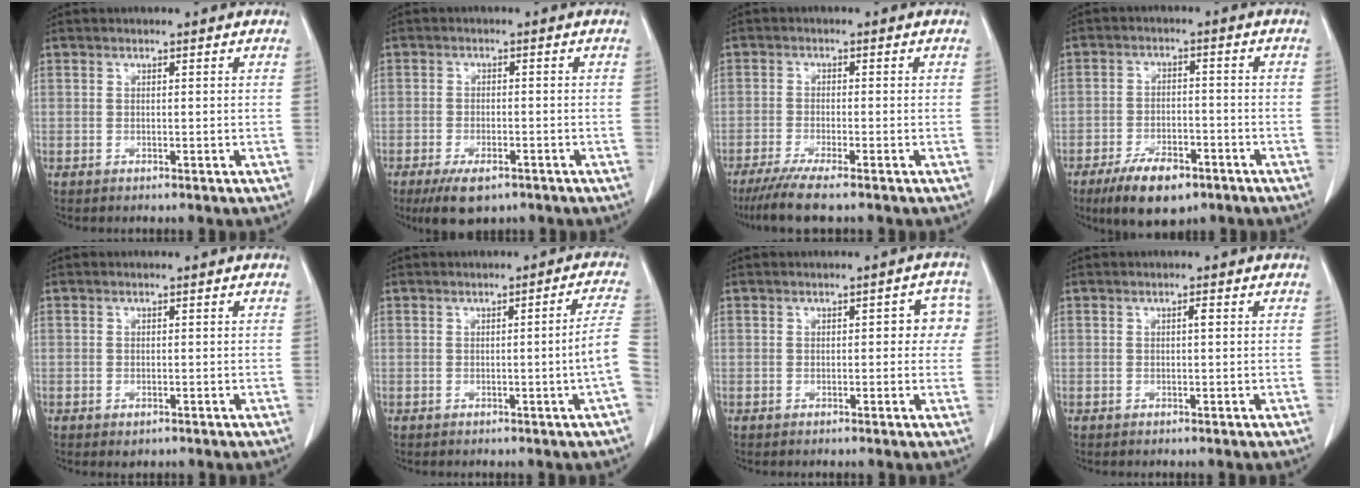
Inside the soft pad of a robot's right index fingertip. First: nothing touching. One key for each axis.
{"total": 6.1, "fx": -4.1, "fy": 2.3, "fz": 3.8, "tx": -0.068, "ty": -0.009, "tz": -0.064}
{"total": 6.2, "fx": -4.9, "fy": -0.2, "fz": 3.9, "tx": -0.066, "ty": -0.017, "tz": -0.083}
{"total": 8.7, "fx": -5.8, "fy": 3.6, "fz": 5.4, "tx": -0.098, "ty": -0.007, "tz": -0.094}
{"total": 0.9, "fx": -0.4, "fy": 0.5, "fz": 0.6, "tx": -0.009, "ty": -0.001, "tz": 0.000}
{"total": 5.4, "fx": -1.3, "fy": -1.3, "fz": 5.0, "tx": -0.055, "ty": 0.000, "tz": -0.022}
{"total": 4.0, "fx": 0.4, "fy": 1.9, "fz": 3.5, "tx": -0.028, "ty": 0.024, "tz": 0.001}
{"total": 0.7, "fx": 0.1, "fy": 0.1, "fz": 0.7, "tx": -0.012, "ty": 0.001, "tz": 0.001}